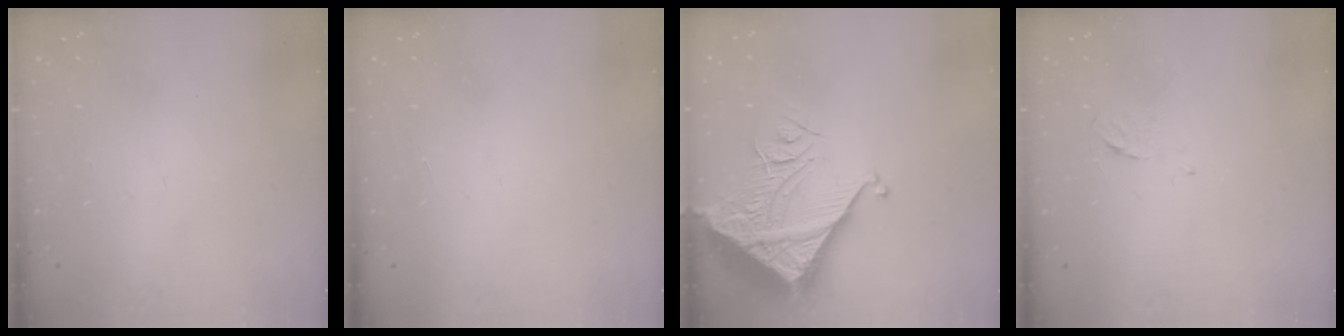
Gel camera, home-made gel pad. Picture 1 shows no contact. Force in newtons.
{"total": 1.7, "press": 1.7, "slide": 0.1}
{"total": 9.4, "press": 9.3, "slide": 1.0}
{"total": 3.5, "press": 3.4, "slide": 0.8}